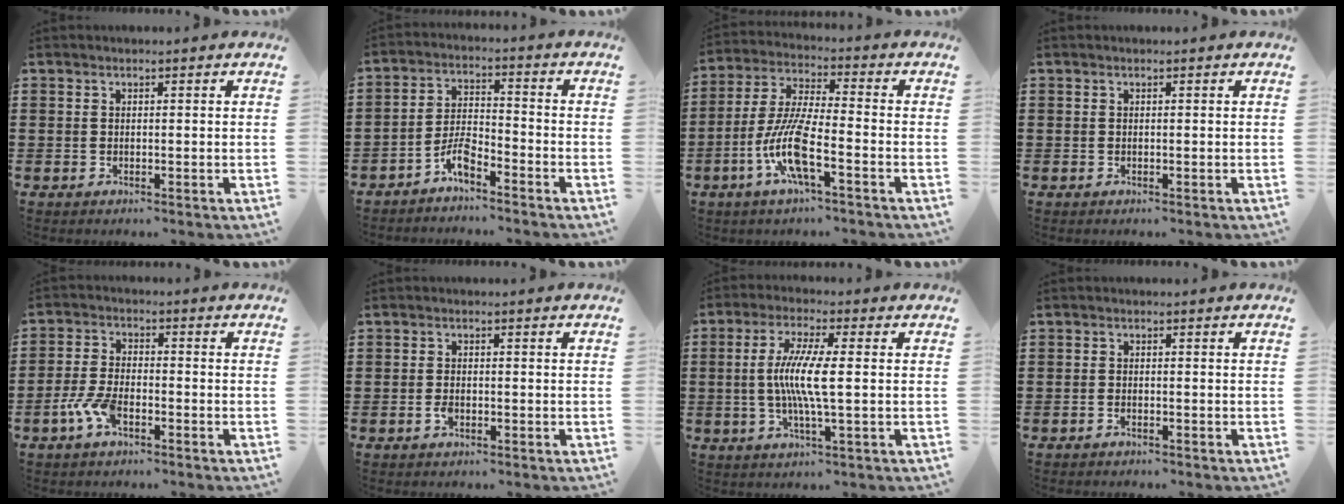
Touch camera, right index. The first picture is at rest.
{"total": 4.7, "force": [-3.9, 1.2, 2.4], "torque": [-0.066, 0.003, -0.083]}
{"total": 9.6, "force": [-4.2, 1.9, 8.5], "torque": [-0.193, -0.012, -0.084]}
{"total": 0.0}
{"total": 5.2, "force": [-2.8, 2.1, 3.9], "torque": [-0.098, -0.002, -0.058]}
{"total": 1.5, "force": [-0.6, 0.7, 1.2], "torque": [-0.031, -0.004, -0.013]}
{"total": 7.2, "force": [-0.1, 0.5, 7.2], "torque": [-0.142, -0.010, -0.011]}
{"total": 0.7, "force": [-0.6, 0.2, 0.2], "torque": [-0.006, -0.001, -0.012]}